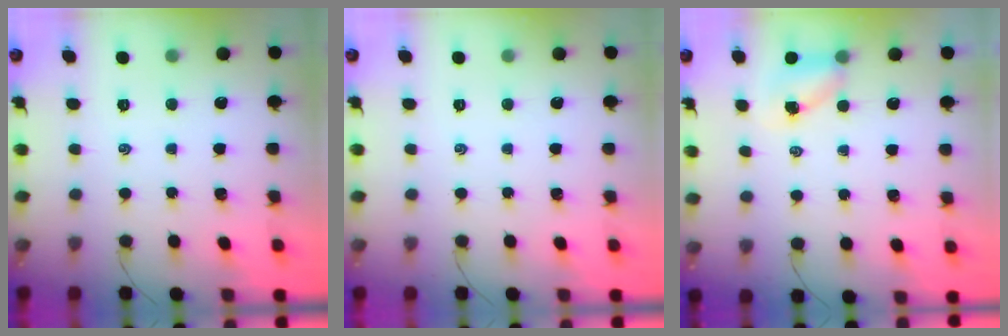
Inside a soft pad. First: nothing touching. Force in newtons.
{"total": 0.0}
{"total": 4.7, "press": 4.7, "slide": 0.4}